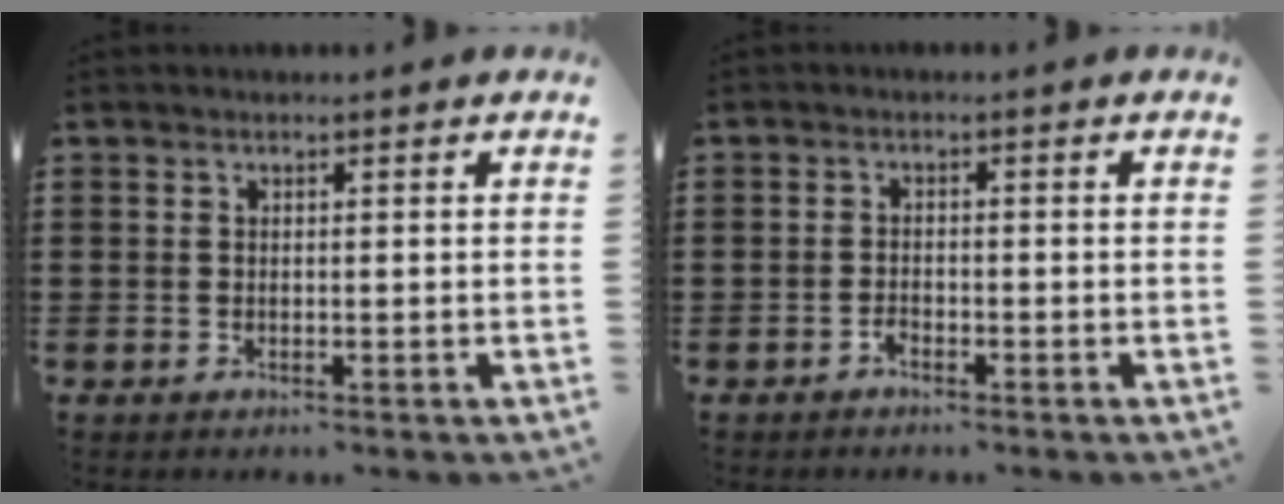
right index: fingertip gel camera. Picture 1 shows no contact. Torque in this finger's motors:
{"motor_torque": [-0.06, 0.95, -0.24, -0.13]}